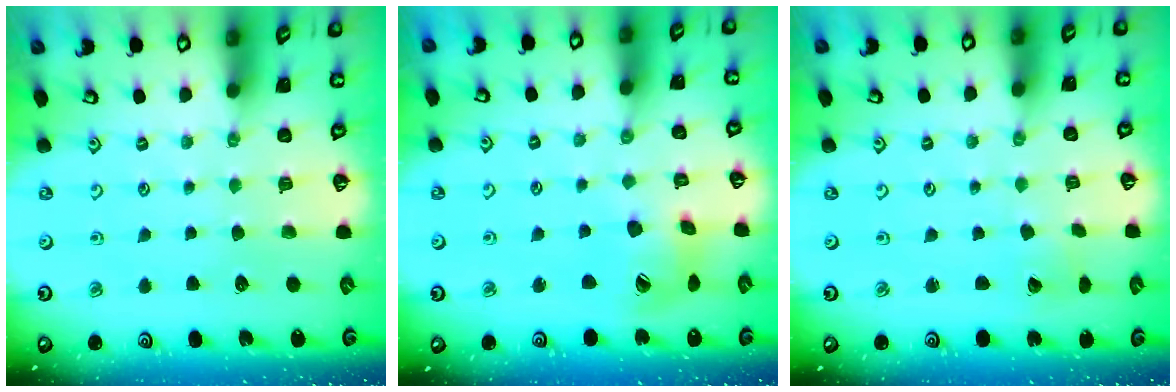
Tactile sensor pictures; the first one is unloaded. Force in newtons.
{"total": 12.2, "press": 12.1, "slide": 1.4}
{"total": 2.1, "press": 2.1, "slide": 0.2}